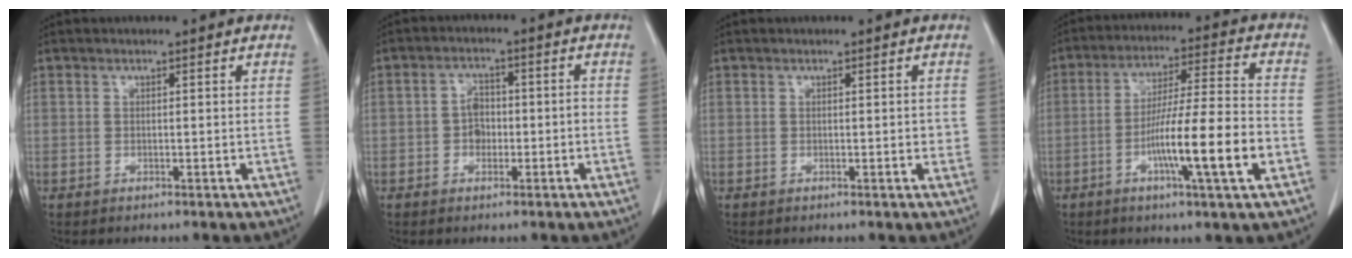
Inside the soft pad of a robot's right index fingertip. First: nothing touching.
{"total": 3.2, "force": [-0.9, 2.3, 2.1], "torque": [-0.033, 0.013, -0.019]}
{"total": 1.1, "force": [0.0, 0.5, 1.0], "torque": [-0.011, 0.001, -0.001]}
{"total": 13.7, "force": [-4.5, 0.1, 13.0], "torque": [-0.220, -0.003, -0.078]}